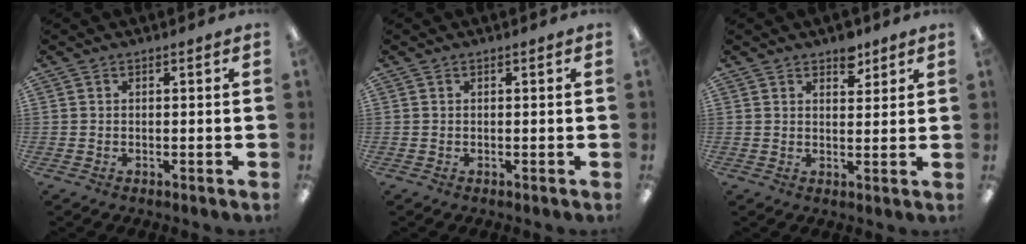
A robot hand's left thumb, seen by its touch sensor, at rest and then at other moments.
{"total": 0.0}
{"total": 6.1, "force": [4.7, 3.0, 2.4], "torque": [-0.010, -0.031, 0.078]}